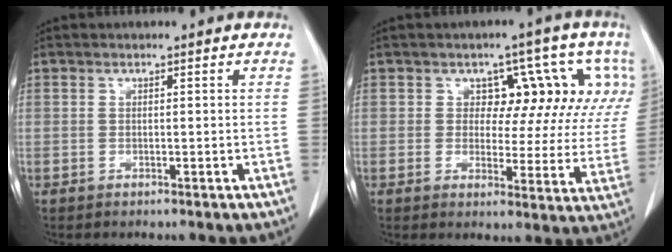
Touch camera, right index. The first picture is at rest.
{"total": 11.2, "force": [4.2, 7.0, 7.7], "torque": [-0.065, 0.021, 0.045]}